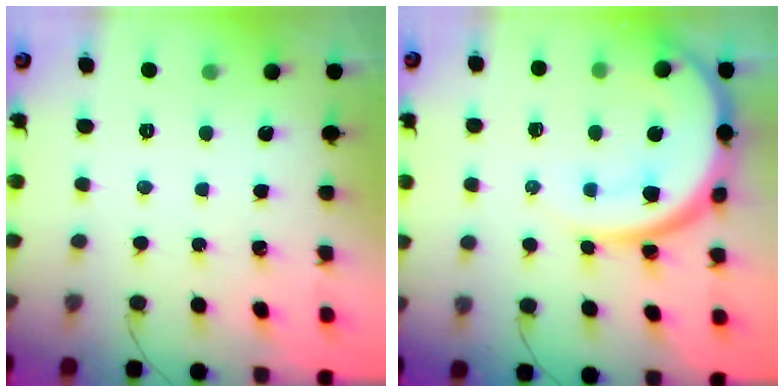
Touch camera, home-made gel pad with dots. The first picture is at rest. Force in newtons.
{"total": 14.5, "press": 14.5, "slide": 1.1}